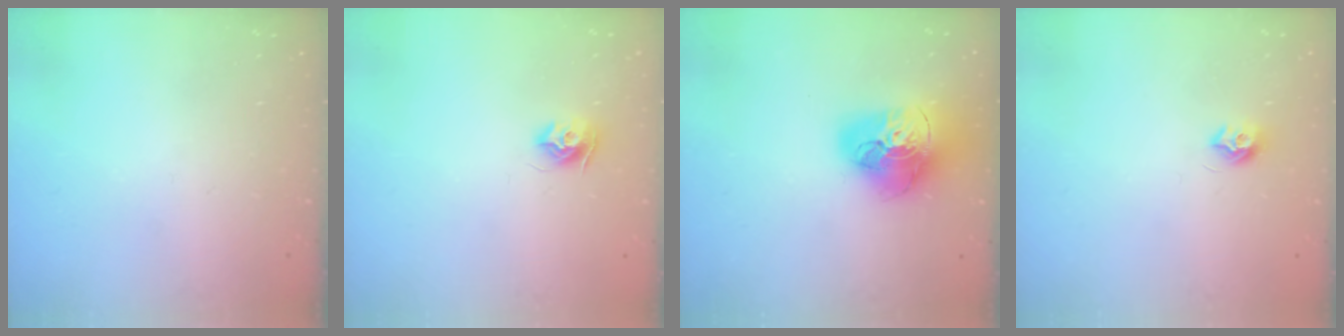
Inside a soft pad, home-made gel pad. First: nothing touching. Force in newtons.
{"total": 8.1, "press": 8.1, "slide": 0.1}
{"total": 21.0, "press": 20.9, "slide": 2.1}
{"total": 7.6, "press": 7.6, "slide": 0.8}